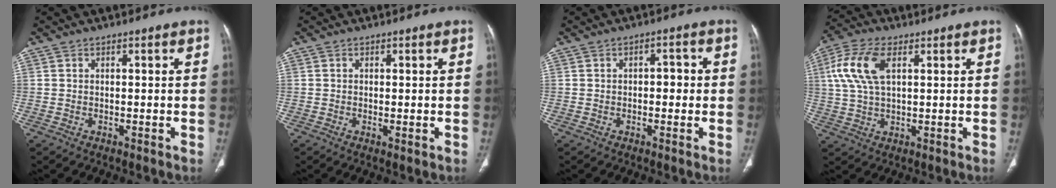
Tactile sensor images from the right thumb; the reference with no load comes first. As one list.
[{"total": 0.9, "force": [-0.2, 0.3, 0.9], "torque": [-0.020, -0.005, -0.002]}, {"total": 2.9, "force": [-0.1, 1.8, 2.3], "torque": [-0.016, 0.008, -0.006]}, {"total": 10.3, "force": [3.2, 5.2, 8.3], "torque": [-0.188, 0.011, 0.062]}]